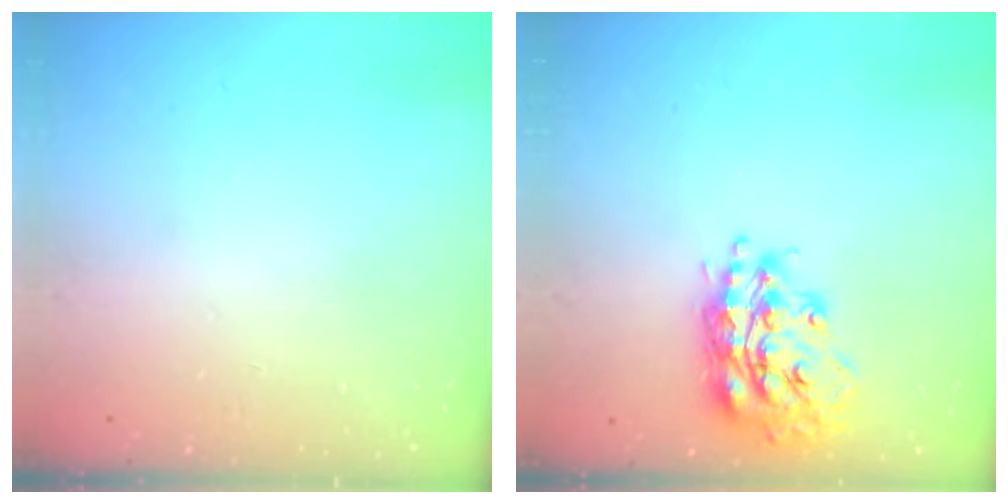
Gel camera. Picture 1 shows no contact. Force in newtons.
{"total": 17.4, "press": 17.4, "slide": 1.1}